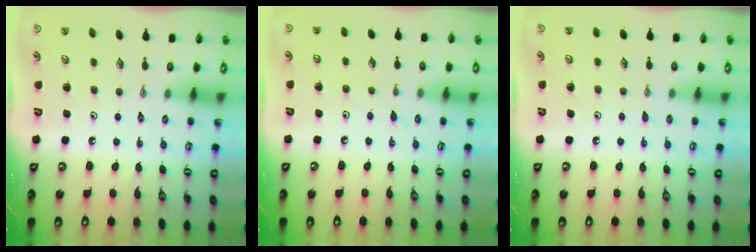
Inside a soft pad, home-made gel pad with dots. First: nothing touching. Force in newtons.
{"total": 4.9, "press": 4.9, "slide": 0.5}
{"total": 4.9, "press": 4.8, "slide": 0.6}